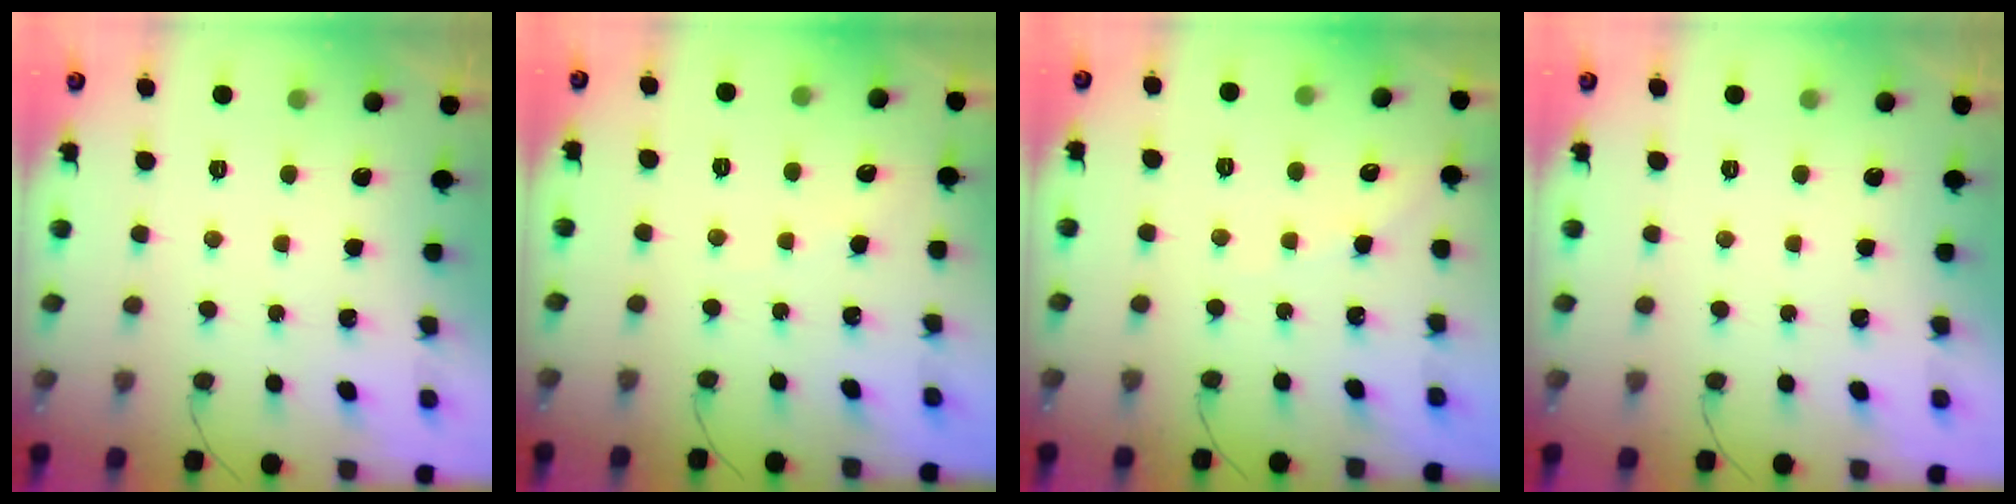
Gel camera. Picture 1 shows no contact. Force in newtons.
{"total": 2.0, "press": 2.0, "slide": 0.3}
{"total": 3.2, "press": 3.1, "slide": 0.5}
{"total": 0.0}